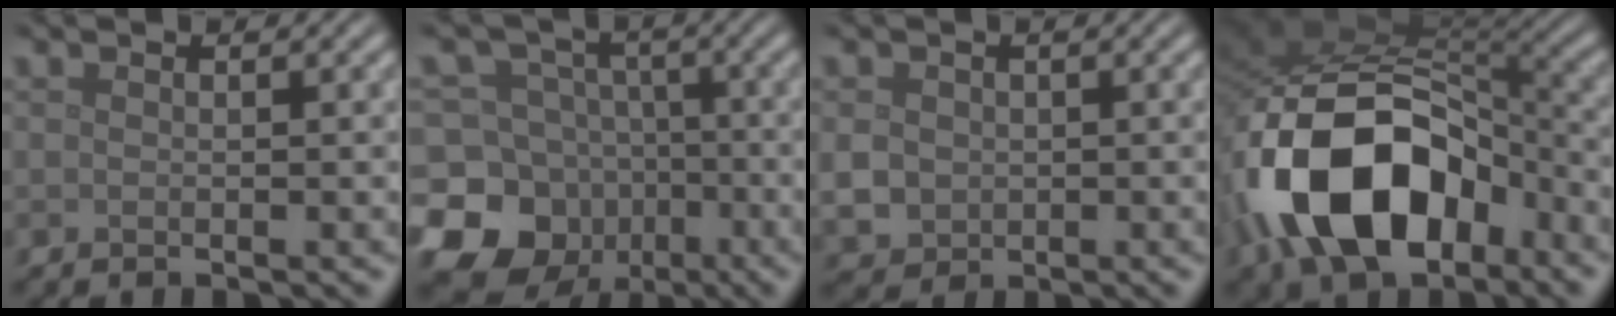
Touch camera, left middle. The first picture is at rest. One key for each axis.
{"total": 14.3, "fx": -5.5, "fy": 12.8, "fz": 3.5, "tx": -0.119, "ty": -0.028, "tz": -0.098}
{"total": 2.9, "fx": -0.1, "fy": 2.6, "fz": 1.2, "tx": -0.030, "ty": -0.005, "tz": 0.001}
{"total": 15.0, "fx": -5.8, "fy": 9.1, "fz": 10.4, "tx": -0.196, "ty": -0.005, "tz": -0.108}